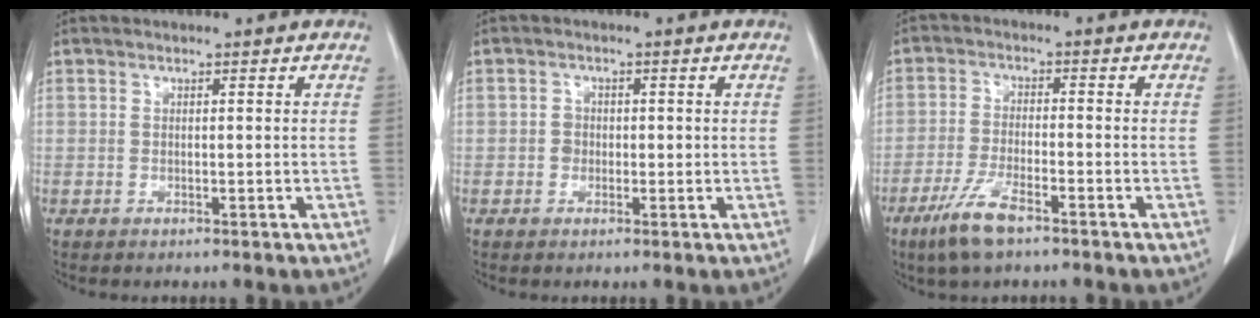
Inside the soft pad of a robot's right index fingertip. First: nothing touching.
{"total": 1.6, "force": [-0.3, 1.5, 0.6], "torque": [-0.005, 0.007, -0.006]}
{"total": 6.8, "force": [-4.6, 1.2, 4.9], "torque": [-0.108, -0.011, -0.085]}